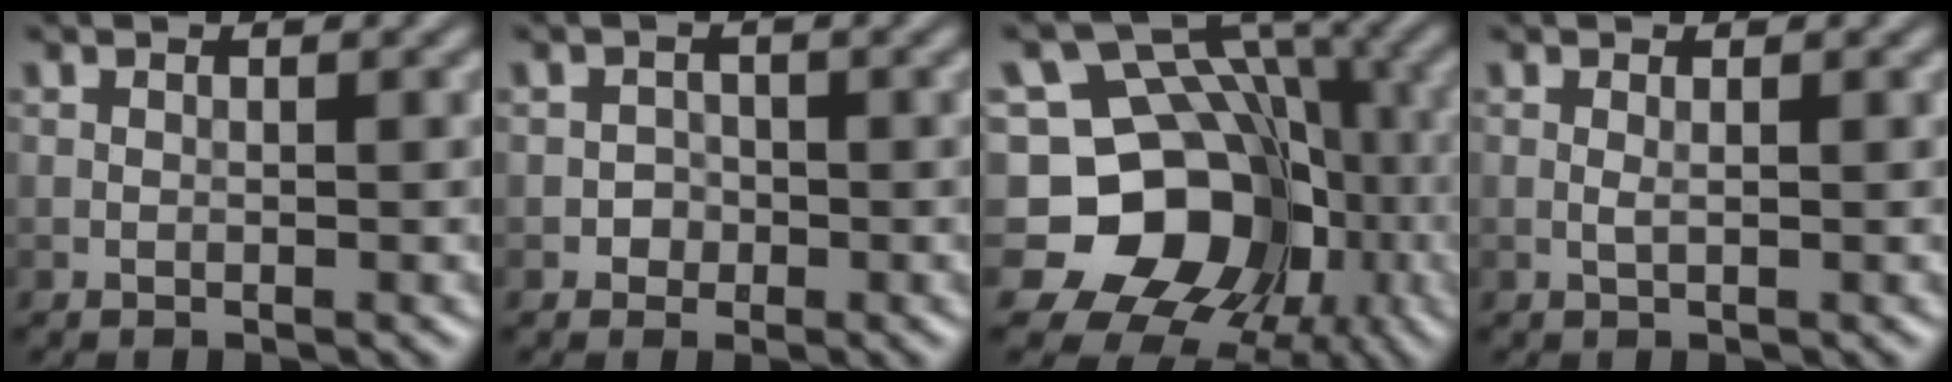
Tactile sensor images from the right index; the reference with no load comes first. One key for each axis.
{"total": 1.2, "fx": -0.4, "fy": 1.1, "fz": 0.1, "tx": 0.010, "ty": 0.002, "tz": -0.008}
{"total": 15.0, "fx": -3.8, "fy": 12.7, "fz": 7.1, "tx": -0.122, "ty": 0.013, "tz": -0.085}
{"total": 0.5, "fx": 0.1, "fy": 0.1, "fz": 0.5, "tx": -0.014, "ty": -0.001, "tz": 0.003}